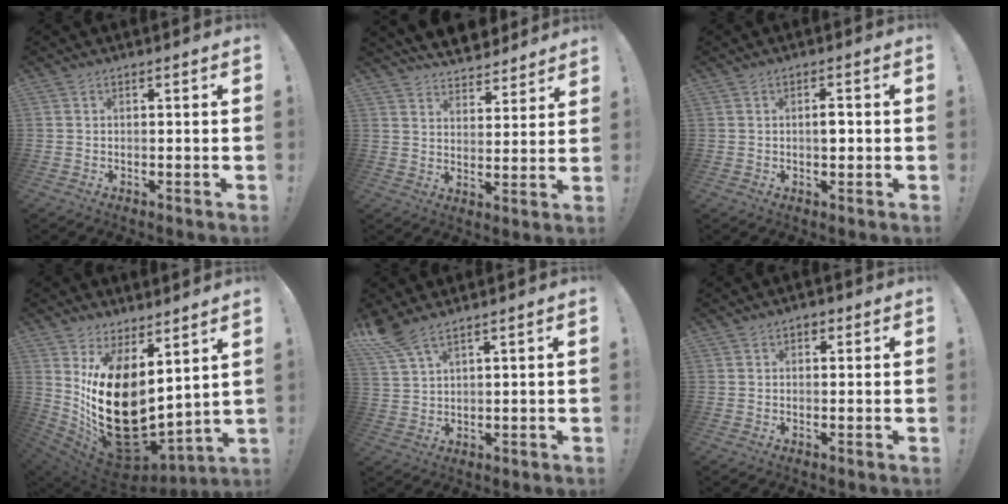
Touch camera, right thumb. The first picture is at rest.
{"total": 7.8, "force": [7.1, 3.0, 1.4], "torque": [-0.024, -0.055, 0.131]}
{"total": 2.6, "force": [0.0, 1.6, 2.1], "torque": [-0.024, 0.001, -0.004]}
{"total": 21.6, "force": [1.5, 12.9, 17.3], "torque": [-0.324, -0.036, 0.046]}
{"total": 6.0, "force": [4.9, 0.8, 3.4], "torque": [-0.071, -0.027, 0.091]}
{"total": 2.9, "force": [0.6, 1.9, 2.0], "torque": [-0.028, 0.007, 0.009]}